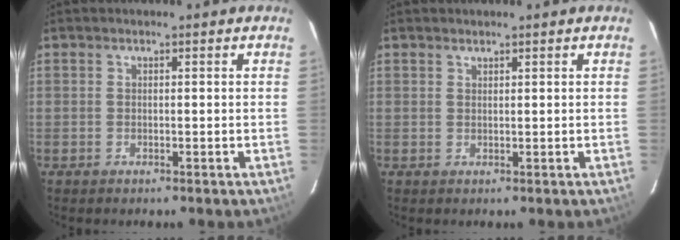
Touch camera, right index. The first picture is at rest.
{"total": 0.6, "force": [0.5, 0.2, 0.1], "torque": [0.000, 0.001, 0.011]}